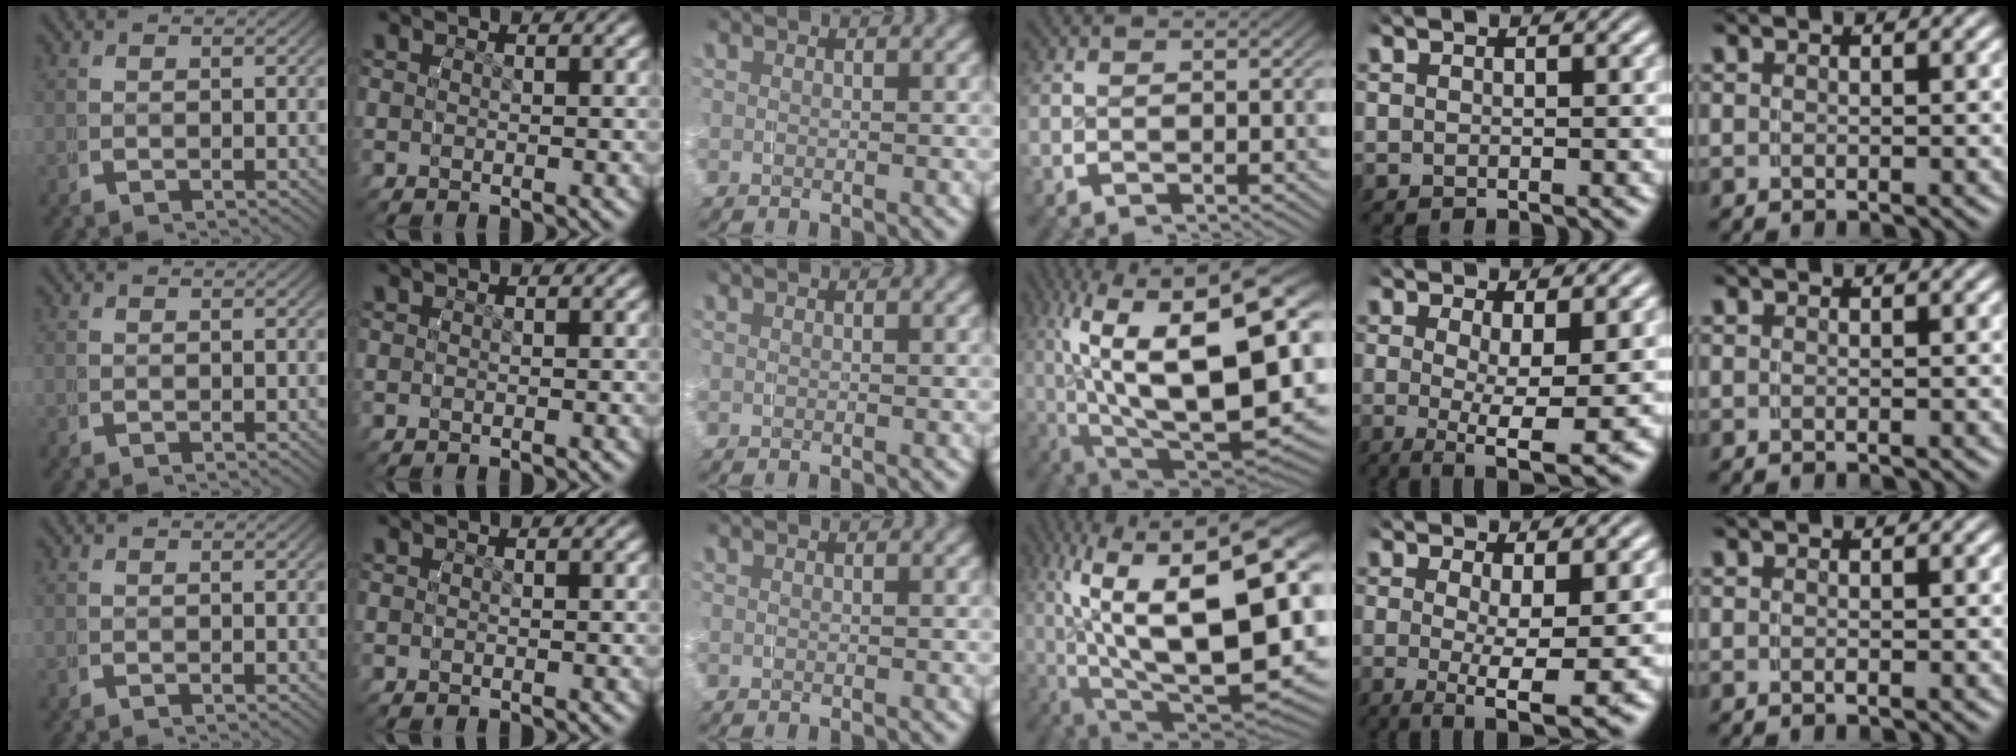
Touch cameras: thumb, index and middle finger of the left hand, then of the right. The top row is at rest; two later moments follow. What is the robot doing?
{"motion": "grasp_and_lifting", "object": "water bottle"}